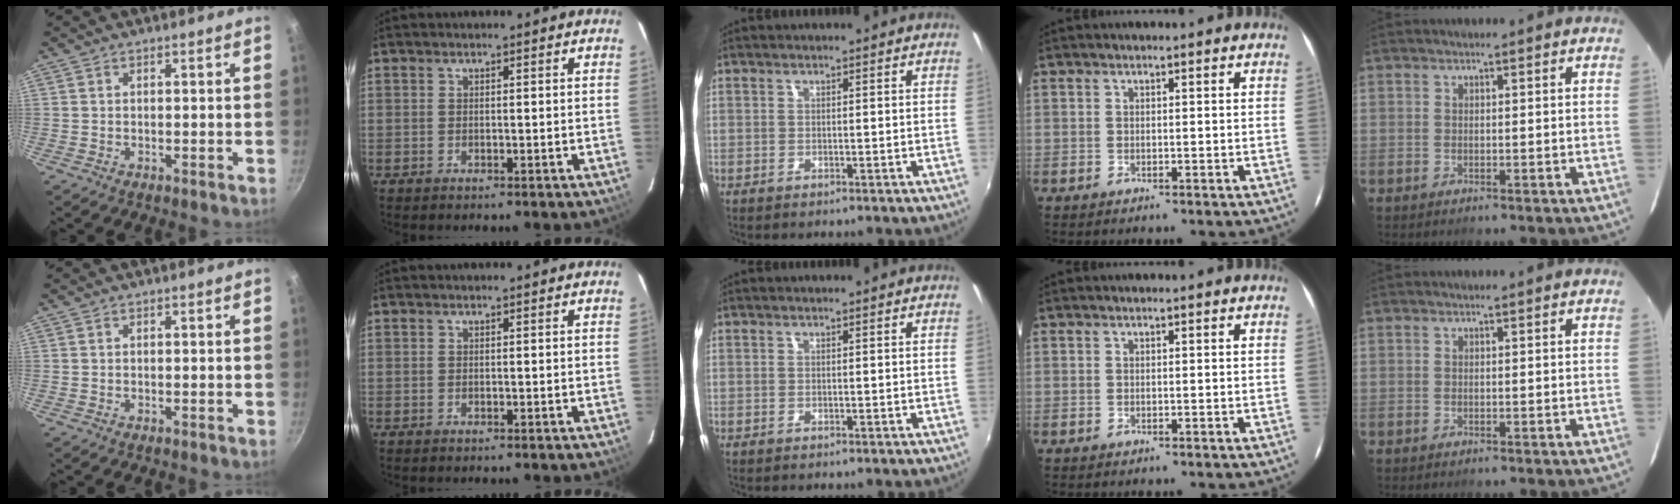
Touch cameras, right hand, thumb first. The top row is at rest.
{}